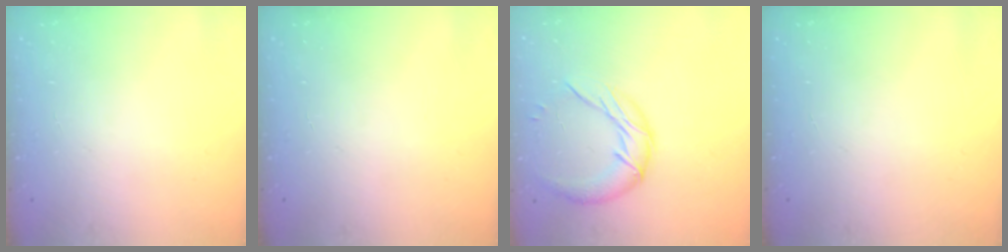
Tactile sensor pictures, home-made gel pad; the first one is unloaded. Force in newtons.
{"total": 0.0}
{"total": 11.5, "press": 11.5, "slide": 0.8}
{"total": 0.0}